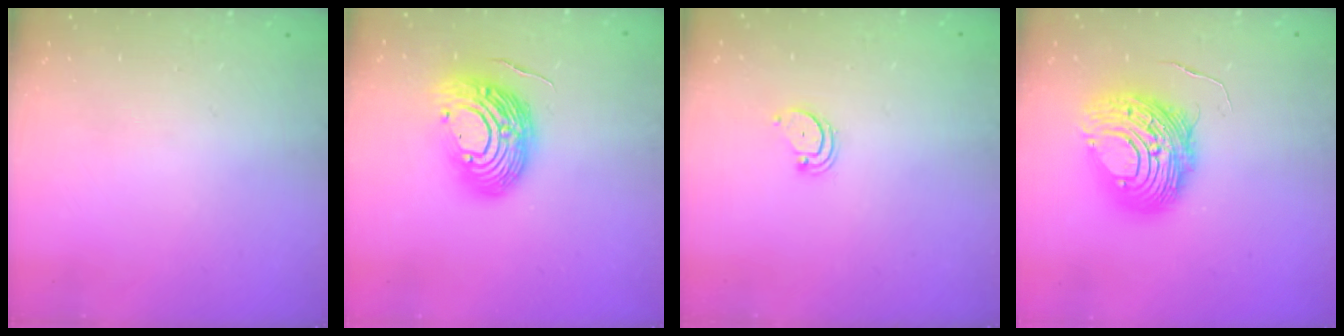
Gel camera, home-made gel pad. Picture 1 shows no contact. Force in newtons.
{"total": 14.0, "press": 13.8, "slide": 2.2}
{"total": 1.8, "press": 1.8, "slide": 0.2}
{"total": 13.2, "press": 13.2, "slide": 1.3}